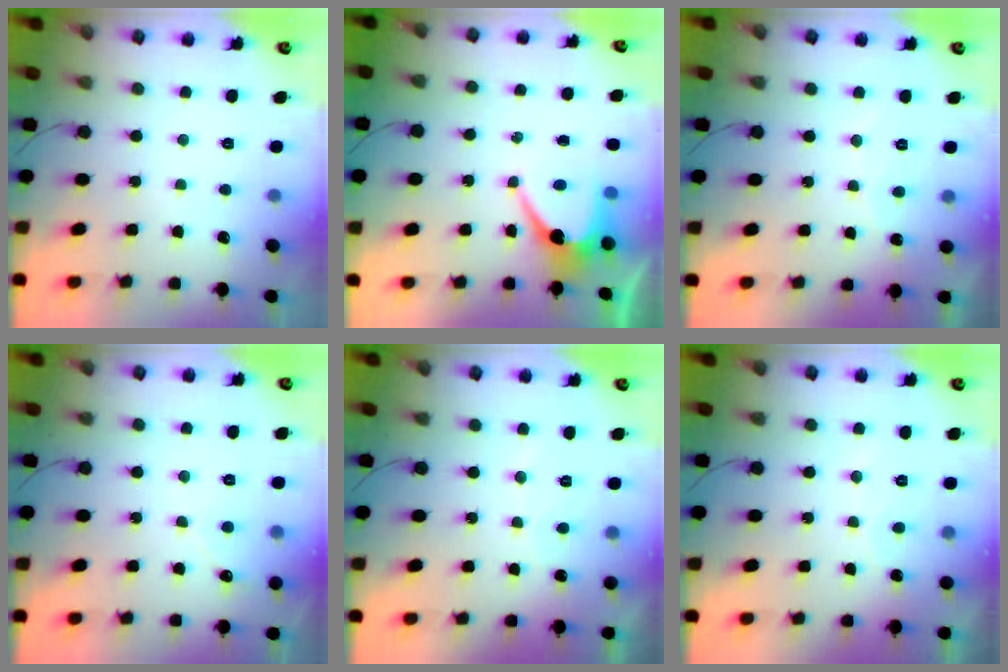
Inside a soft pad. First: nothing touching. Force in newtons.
{"total": 6.8, "press": 6.8, "slide": 0.6}
{"total": 3.8, "press": 3.8, "slide": 0.2}
{"total": 2.7, "press": 2.7, "slide": 0.3}
{"total": 3.8, "press": 3.8, "slide": 0.2}
{"total": 3.9, "press": 3.9, "slide": 0.2}